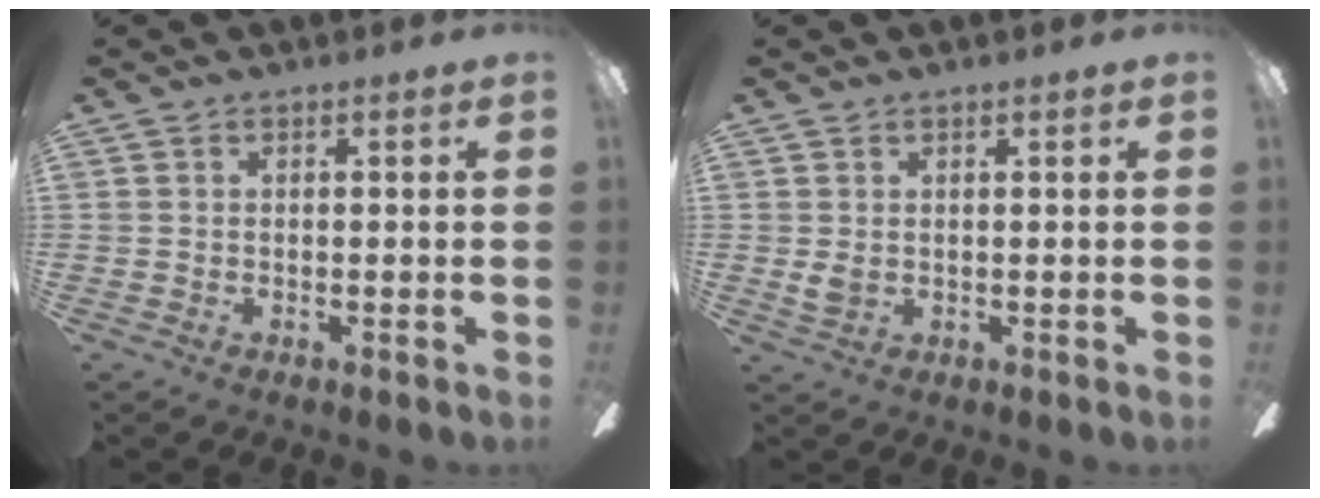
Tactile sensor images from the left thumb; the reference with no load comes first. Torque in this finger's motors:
{"motor_torque": [0.22, 0.51, 0.46, -0.39, 0.00]}